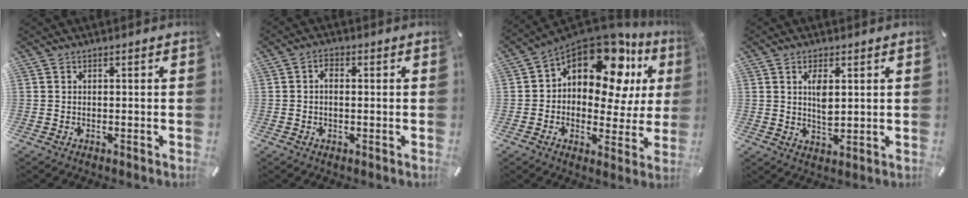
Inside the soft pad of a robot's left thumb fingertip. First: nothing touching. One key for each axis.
{"total": 1.9, "fx": 0.0, "fy": 1.1, "fz": 1.5, "tx": -0.031, "ty": 0.004, "tz": -0.002}
{"total": 16.4, "fx": 9.0, "fy": 8.9, "fz": 10.4, "tx": -0.158, "ty": -0.072, "tz": 0.153}
{"total": 5.4, "fx": 1.7, "fy": 2.5, "fz": 4.4, "tx": -0.093, "ty": -0.008, "tz": 0.021}